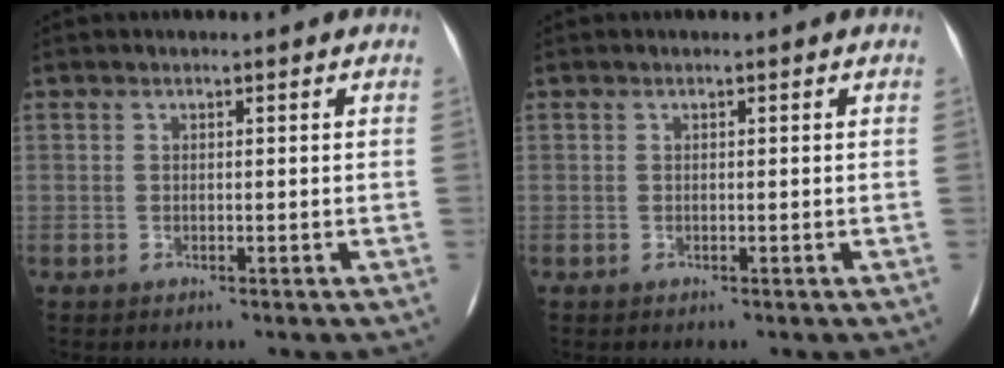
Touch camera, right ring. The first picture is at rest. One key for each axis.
{"total": 0.0}